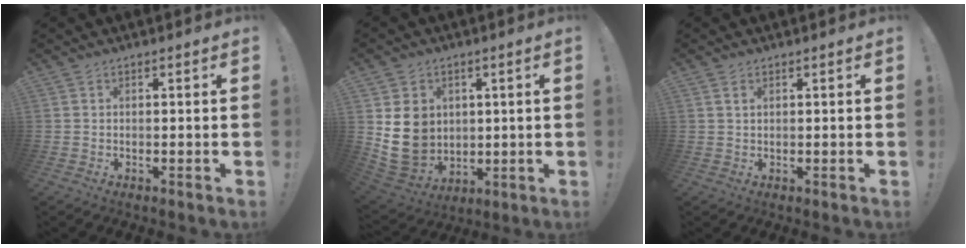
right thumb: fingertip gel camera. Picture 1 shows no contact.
{"total": 12.4, "force": [2.5, 10.7, 5.8], "torque": [-0.119, -0.017, 0.052]}
{"total": 1.6, "force": [0.9, 0.8, 1.1], "torque": [-0.019, 0.000, 0.015]}